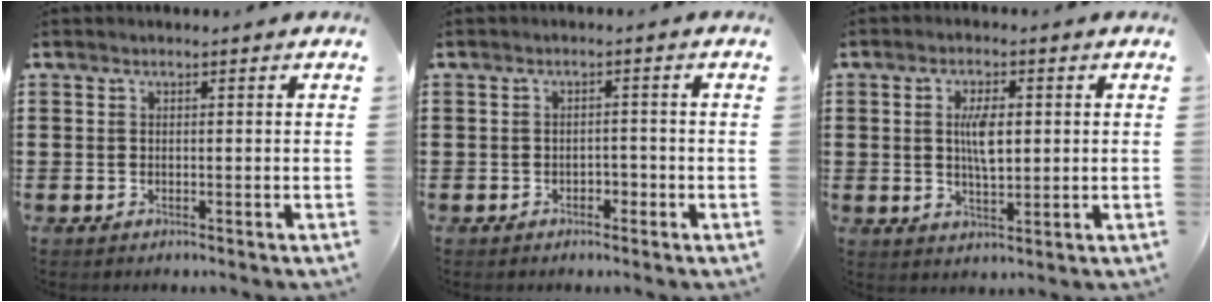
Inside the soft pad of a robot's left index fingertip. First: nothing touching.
{"total": 1.4, "force": [-1.0, 0.8, 0.5], "torque": [-0.016, 0.001, -0.024]}
{"total": 5.3, "force": [0.9, 2.1, 4.7], "torque": [-0.089, 0.007, 0.010]}